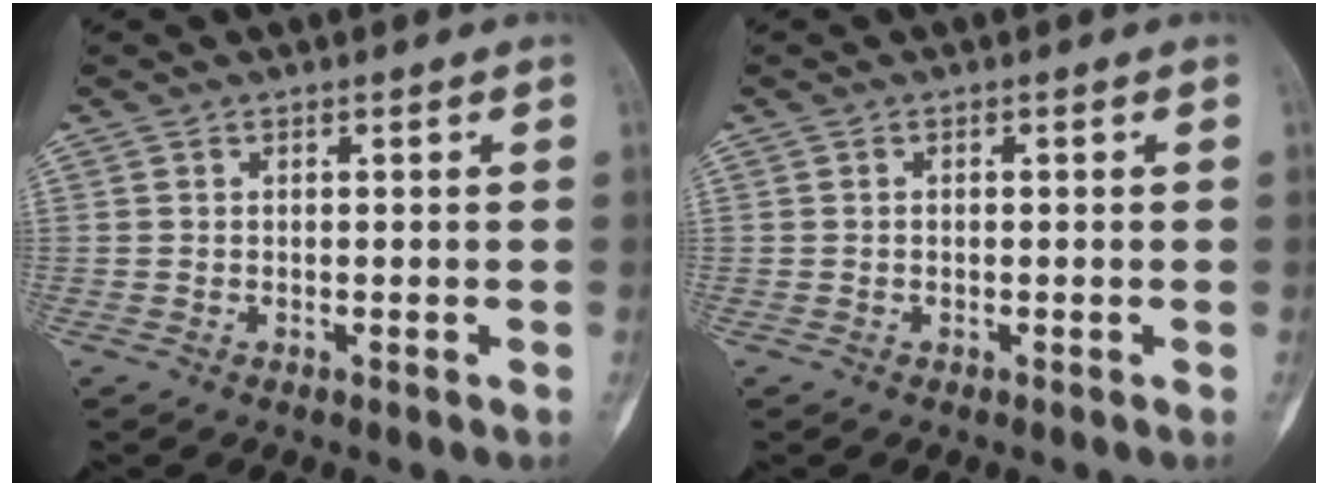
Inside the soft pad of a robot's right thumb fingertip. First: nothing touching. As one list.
[{"total": 0.0}]